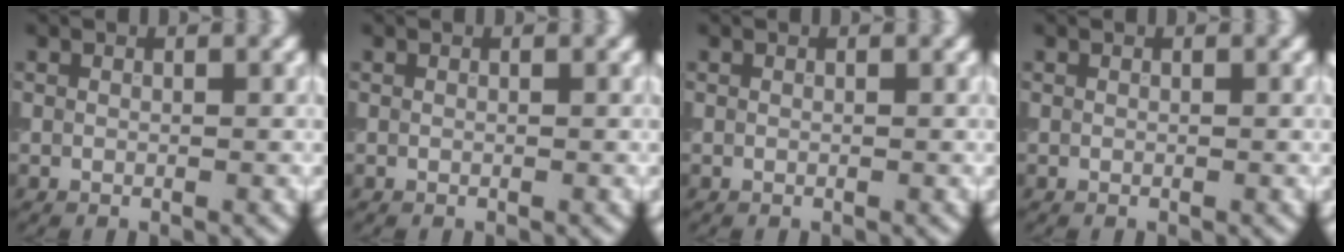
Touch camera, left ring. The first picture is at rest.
{"total": 0.0}
{"total": 0.0}
{"total": 0.0}